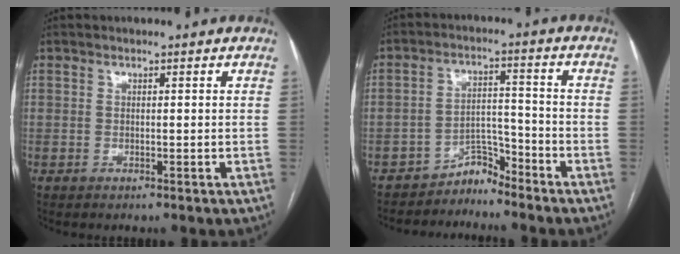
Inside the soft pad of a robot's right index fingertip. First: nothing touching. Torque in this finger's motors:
{"motor_torque": [-0.47, -0.34, -0.17, -0.07]}